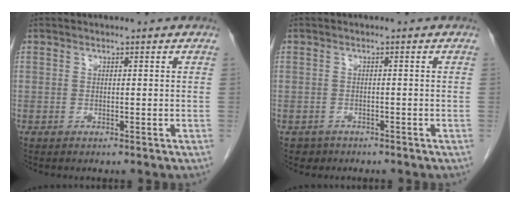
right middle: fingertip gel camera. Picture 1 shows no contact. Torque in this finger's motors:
{"motor_torque": [-0.32, -0.16, -0.06, -0.02]}